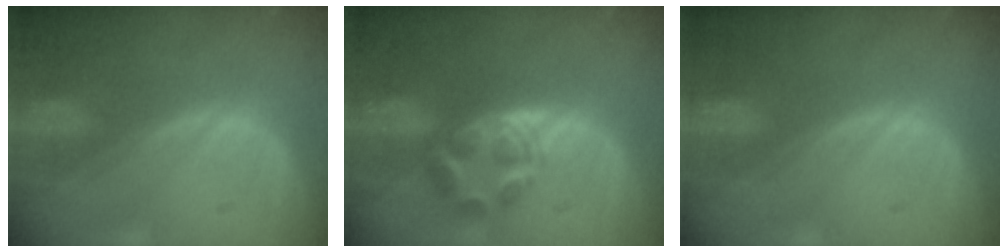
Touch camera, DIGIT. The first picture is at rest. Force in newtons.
{"total": 6.1, "press": 5.3, "slide": 3.0}
{"total": 0.0}